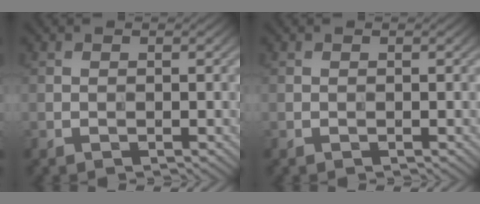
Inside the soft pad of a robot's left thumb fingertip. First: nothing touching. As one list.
[{"total": 0.0}]